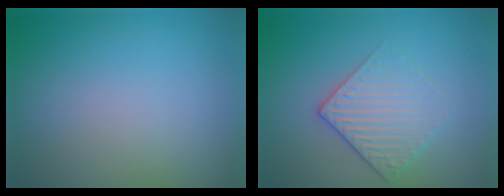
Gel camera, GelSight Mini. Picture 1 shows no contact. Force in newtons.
{"total": 2.9, "press": 2.6, "slide": 1.4}